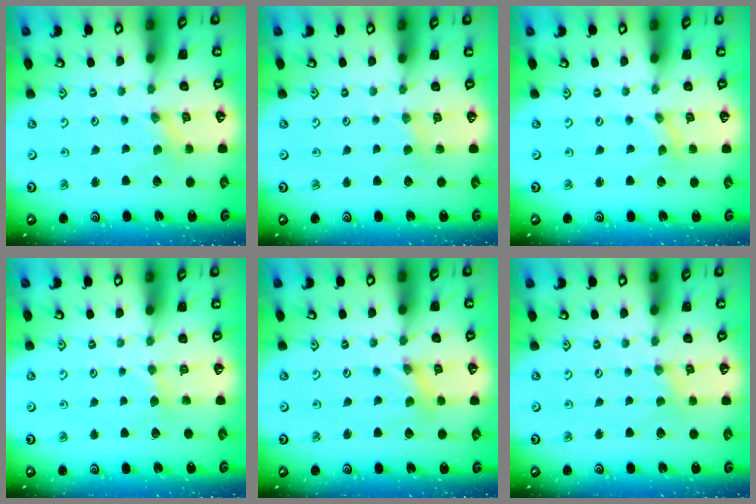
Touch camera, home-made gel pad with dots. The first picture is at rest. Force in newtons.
{"total": 2.3, "press": 2.3, "slide": 0.4}
{"total": 0.0}
{"total": 2.0, "press": 2.0, "slide": 0.1}
{"total": 1.5, "press": 1.4, "slide": 0.3}
{"total": 0.6, "press": 0.6, "slide": 0.1}